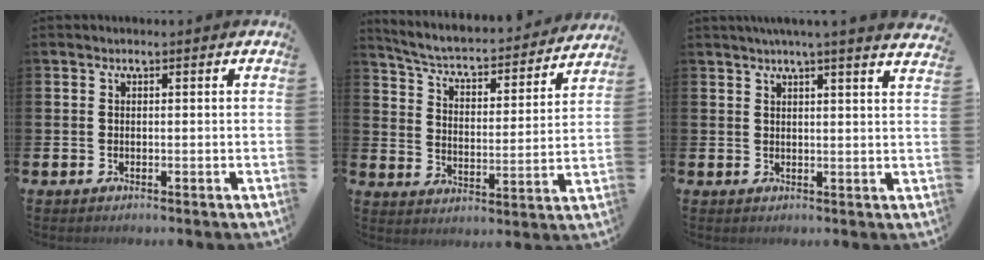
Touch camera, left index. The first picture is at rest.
{"total": 5.0, "force": [5.0, 0.5, 0.3], "torque": [-0.032, -0.038, 0.086]}
{"total": 3.5, "force": [3.2, -0.9, 1.0], "torque": [-0.014, -0.019, 0.054]}